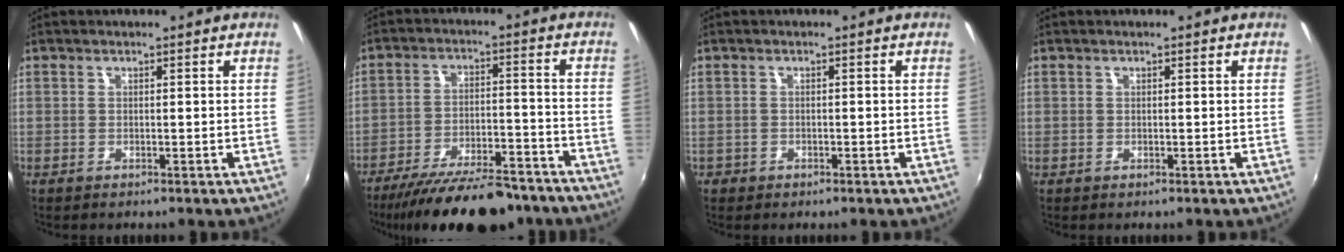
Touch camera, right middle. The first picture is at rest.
{"total": 19.4, "force": [-16.1, 5.2, 9.5], "torque": [-0.173, -0.021, -0.233]}
{"total": 1.6, "force": [-1.0, 1.2, 0.5], "torque": [-0.014, -0.002, -0.014]}
{"total": 0.0}